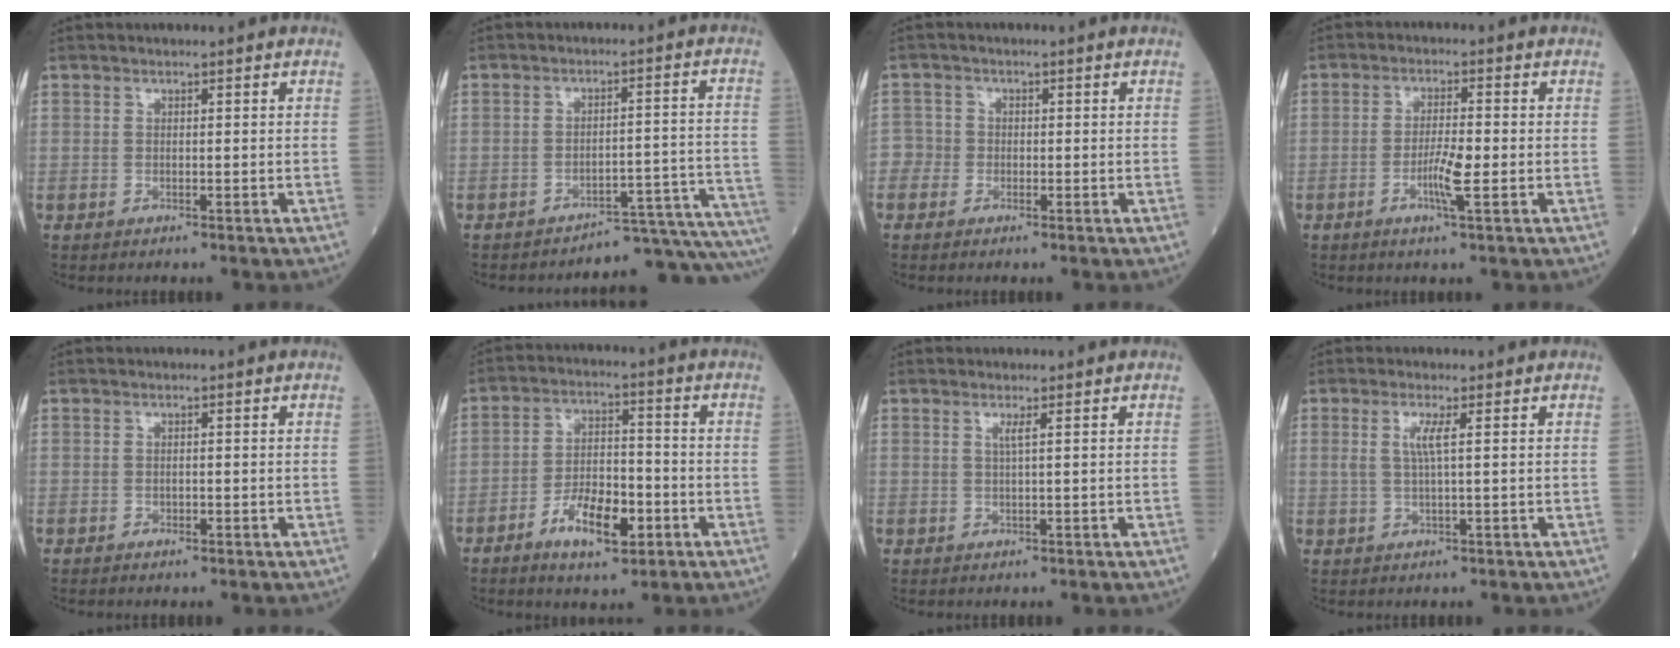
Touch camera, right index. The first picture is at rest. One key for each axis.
{"total": 13.6, "fx": -13.5, "fy": -0.4, "fz": 1.3, "tx": 0.019, "ty": 0.044, "tz": -0.166}
{"total": 2.4, "fx": -1.0, "fy": 2.2, "fz": -0.1, "tx": 0.012, "ty": 0.009, "tz": -0.029}
{"total": 4.4, "fx": -1.4, "fy": 0.2, "fz": 4.2, "tx": -0.082, "ty": -0.004, "tz": -0.027}
{"total": 0.5, "fx": -0.3, "fy": 0.4, "fz": 0.2, "tx": -0.005, "ty": 0.002, "tz": -0.005}
{"total": 8.8, "fx": -4.2, "fy": 3.5, "fz": 6.9, "tx": -0.130, "ty": 0.007, "tz": -0.071}
{"total": 1.1, "fx": 0.5, "fy": -0.3, "fz": 1.0, "tx": -0.026, "ty": -0.003, "tz": 0.009}
{"total": 2.8, "fx": 0.7, "fy": -0.1, "fz": 2.7, "tx": -0.063, "ty": 0.000, "tz": 0.014}